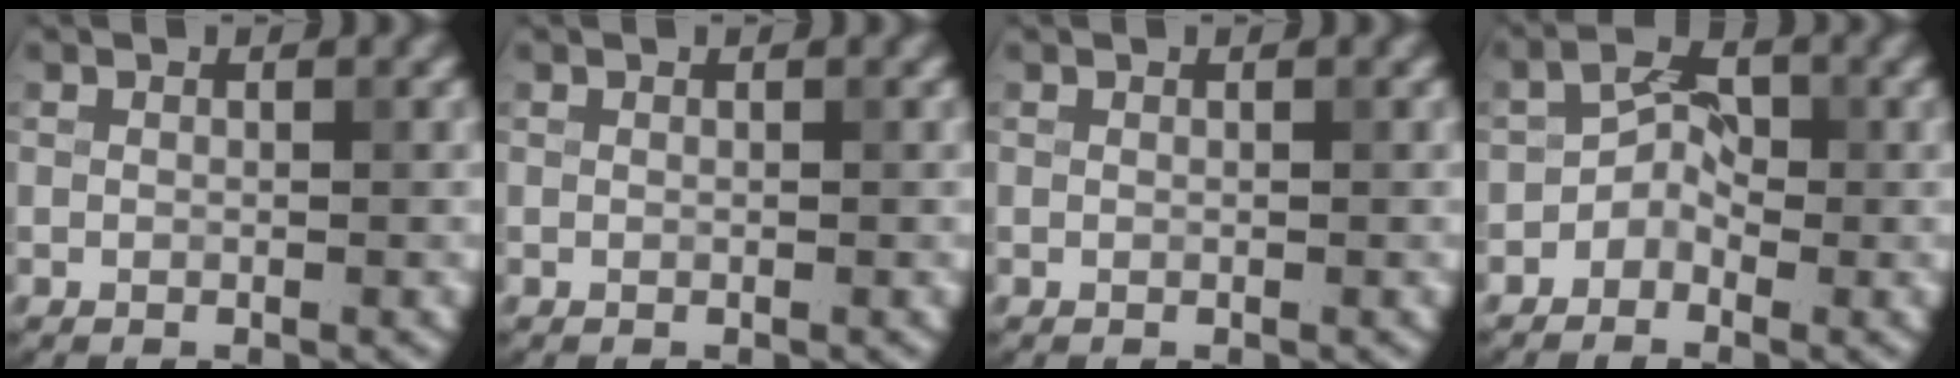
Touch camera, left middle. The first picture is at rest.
{"total": 0.0}
{"total": 0.0}
{"total": 2.2, "force": [-1.1, 1.6, 1.2], "torque": [-0.013, 0.009, -0.026]}